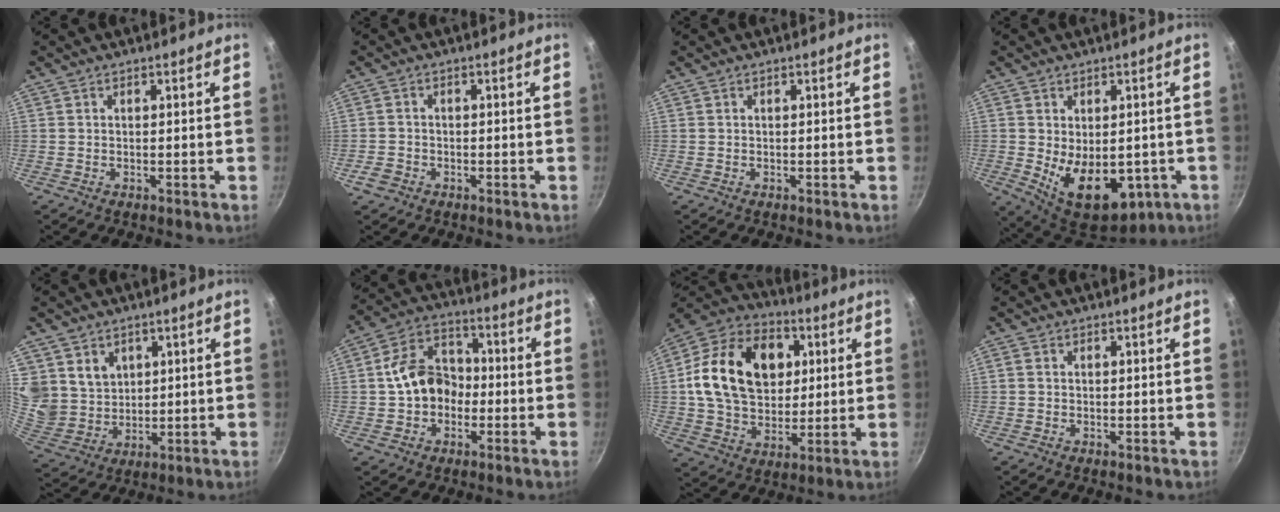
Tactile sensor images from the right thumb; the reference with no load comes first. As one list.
[{"total": 2.8, "force": [-1.5, 2.2, 1.0], "torque": [-0.017, 0.014, -0.027]}, {"total": 0.0}, {"total": 14.5, "force": [-3.0, 8.9, 11.0], "torque": [-0.126, -0.019, -0.017]}, {"total": 11.4, "force": [4.8, 9.6, 4.0], "torque": [-0.054, -0.025, 0.106]}, {"total": 11.5, "force": [-1.2, 9.0, 7.0], "torque": [-0.083, 0.039, -0.032]}, {"total": 22.7, "force": [4.5, 16.4, 15.0], "torque": [-0.228, 0.013, 0.070]}, {"total": 0.8, "force": [0.0, 0.7, 0.4], "torque": [-0.007, 0.003, -0.001]}]